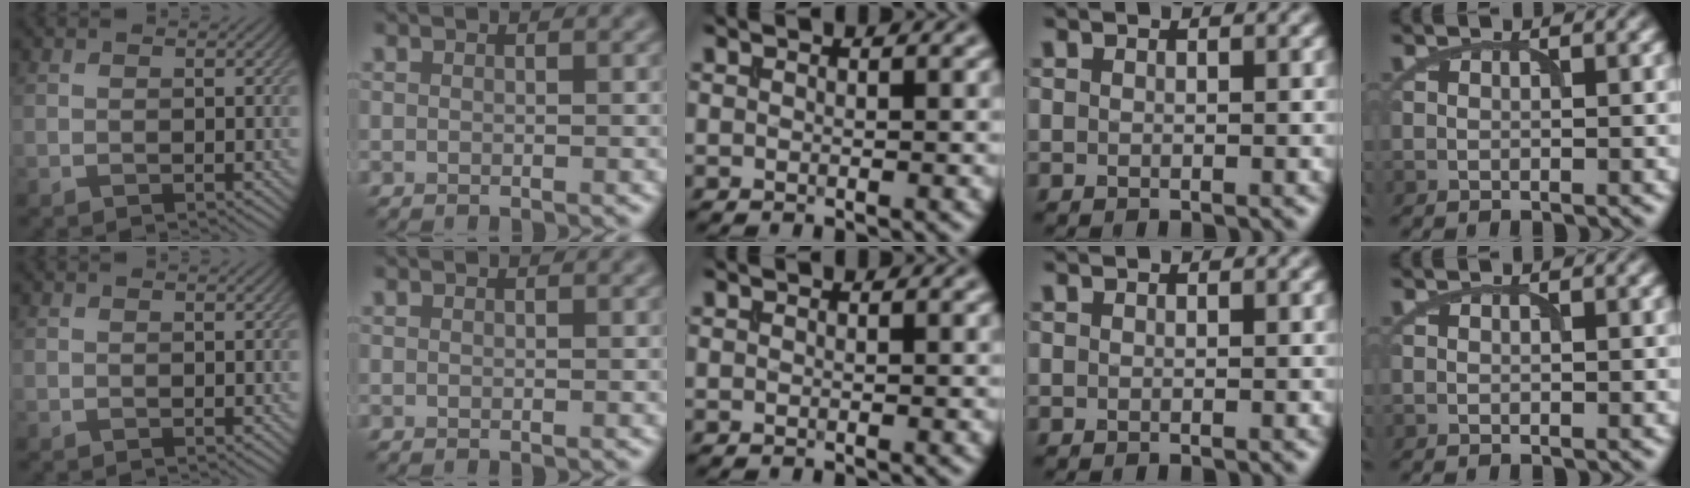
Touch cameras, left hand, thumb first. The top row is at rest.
{}